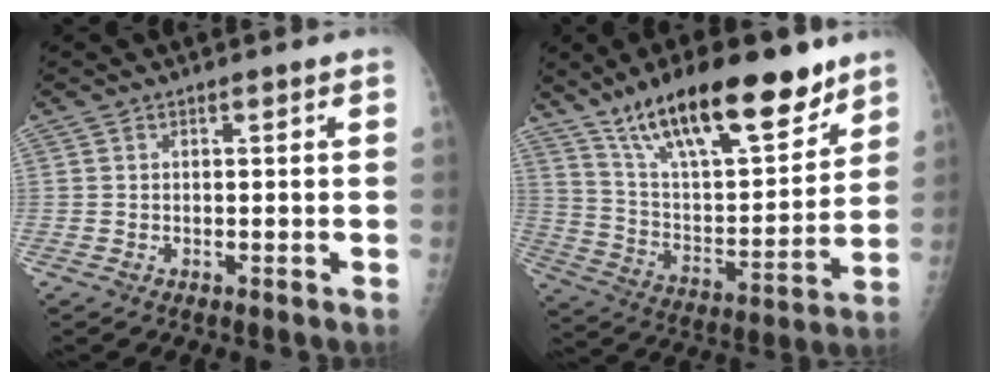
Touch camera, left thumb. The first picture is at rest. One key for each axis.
{"total": 24.2, "fx": 16.5, "fy": 8.0, "fz": 15.8, "tx": -0.224, "ty": -0.060, "tz": 0.283}